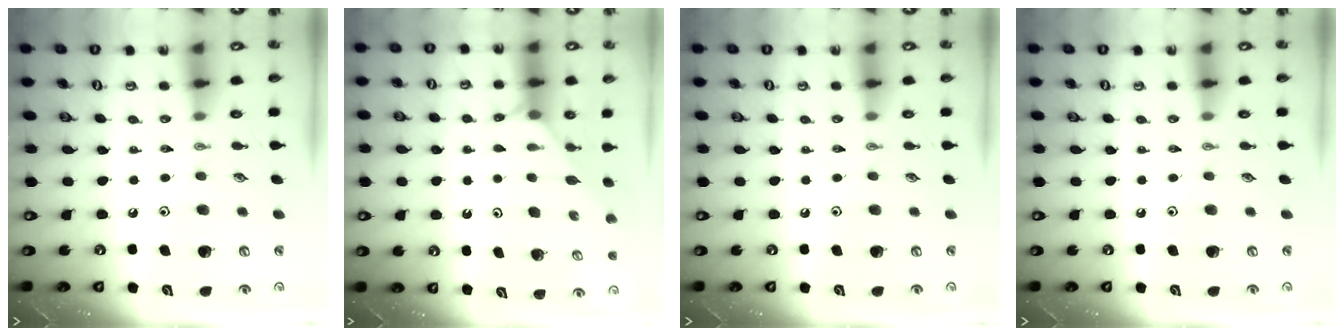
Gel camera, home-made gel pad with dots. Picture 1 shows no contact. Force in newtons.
{"total": 2.8, "press": 2.8, "slide": 0.3}
{"total": 0.0}
{"total": 0.0}